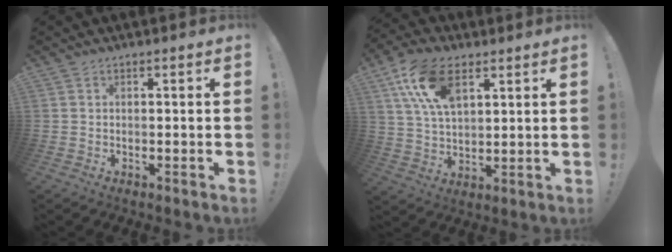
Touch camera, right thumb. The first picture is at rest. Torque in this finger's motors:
{"motor_torque": [0.37, 0.44, 1.23, 0.82, 0.08]}